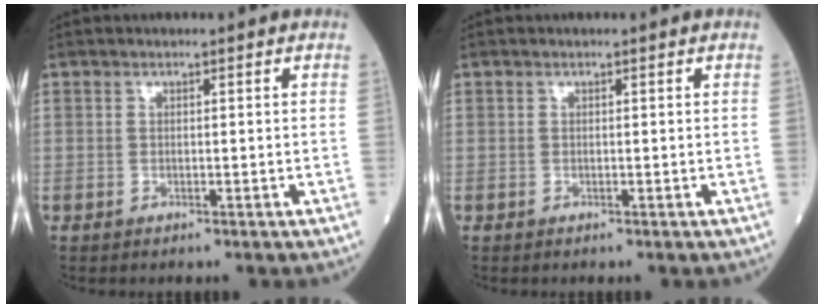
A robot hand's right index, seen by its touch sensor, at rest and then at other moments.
{"total": 0.0}